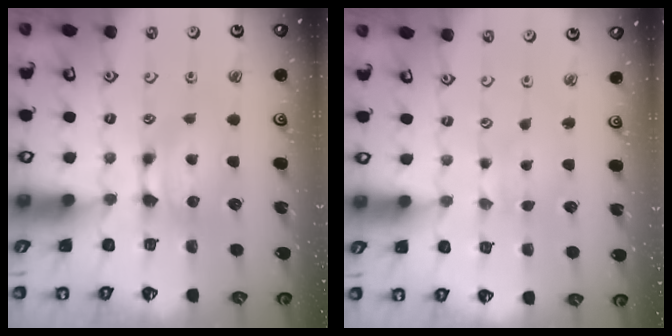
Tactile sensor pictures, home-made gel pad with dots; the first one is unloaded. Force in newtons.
{"total": 2.0, "press": 2.0, "slide": 0.1}